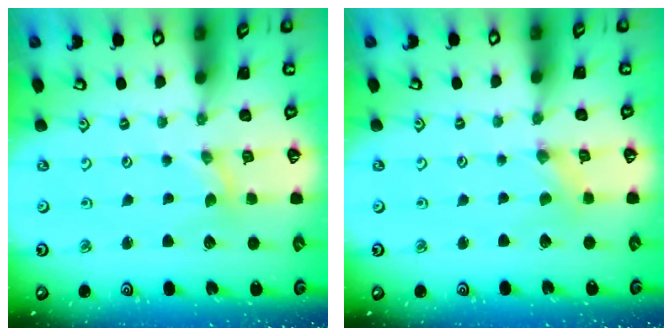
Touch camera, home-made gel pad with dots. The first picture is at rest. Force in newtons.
{"total": 0.0}